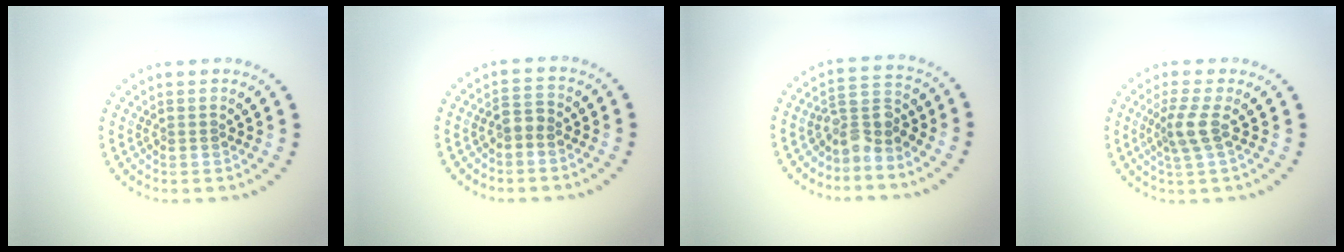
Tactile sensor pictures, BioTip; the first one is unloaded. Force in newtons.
{"total": 1.4, "press": 1.3, "slide": 0.6}
{"total": 3.0, "press": 2.5, "slide": 1.7}
{"total": 2.5, "press": 1.9, "slide": 1.6}